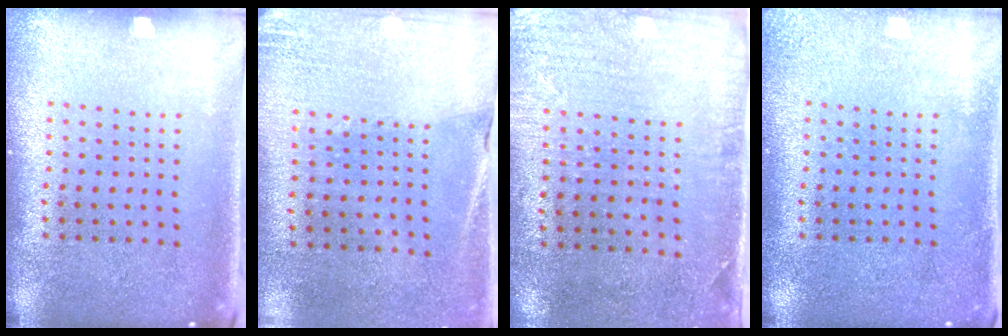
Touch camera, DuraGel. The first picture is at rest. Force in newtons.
{"total": 2.6, "press": 2.3, "slide": 1.3}
{"total": 2.9, "press": 2.3, "slide": 1.7}
{"total": 1.7, "press": 1.7, "slide": 0.2}